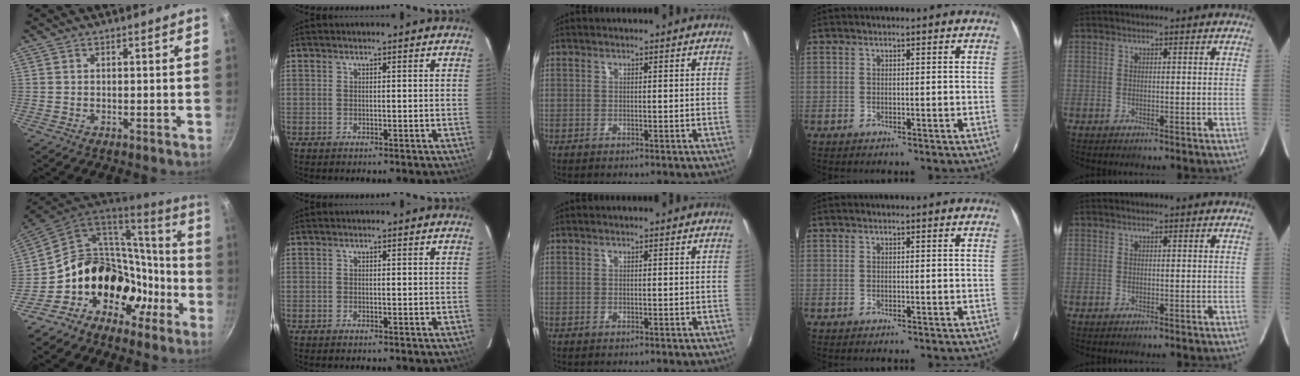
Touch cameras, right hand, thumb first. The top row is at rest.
{"thumb": {"total": 21.5, "force": [-7.4, 15.6, 12.7], "torque": [-0.153, 0.087, -0.118]}}